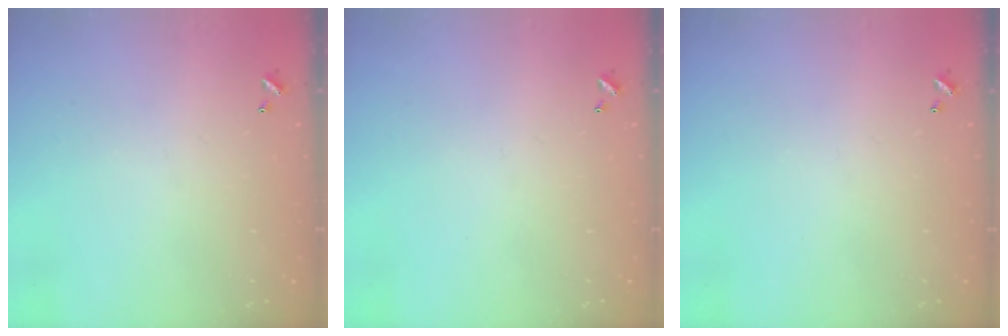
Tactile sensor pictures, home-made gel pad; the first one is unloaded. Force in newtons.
{"total": 0.0}
{"total": 0.0}